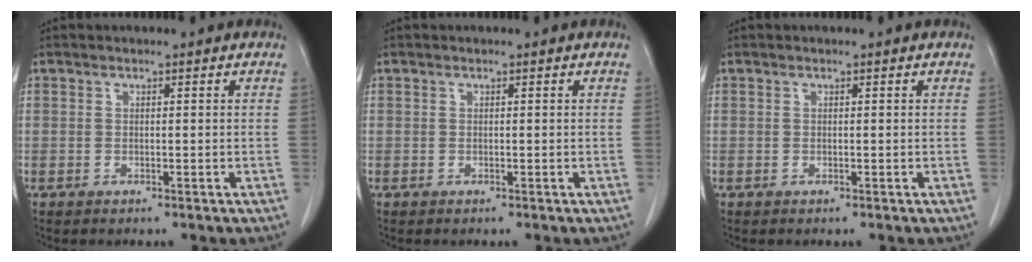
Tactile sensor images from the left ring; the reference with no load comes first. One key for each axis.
{"total": 0.0}
{"total": 0.0}